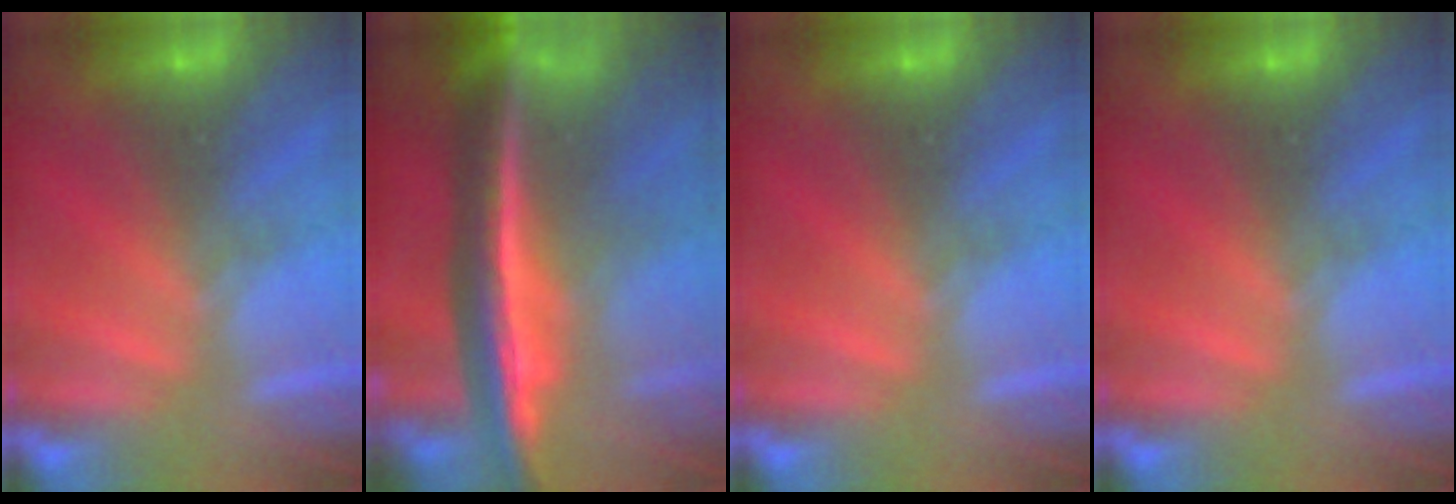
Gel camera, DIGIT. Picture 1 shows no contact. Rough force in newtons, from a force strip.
{"total": 7.5}
{"total": 0.0}
{"total": 0.0}